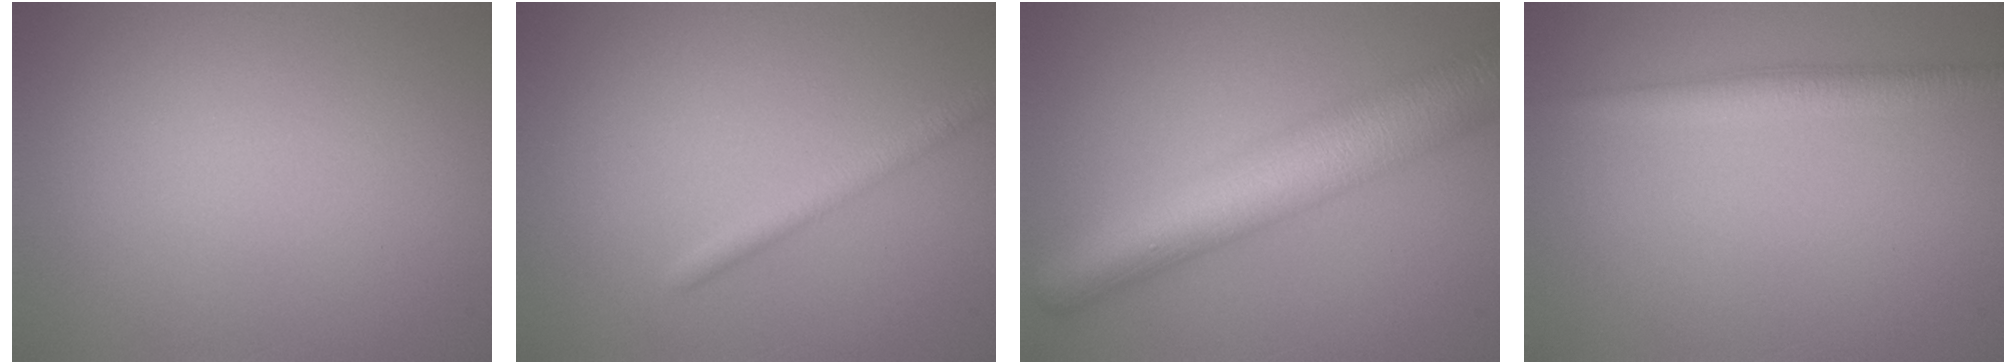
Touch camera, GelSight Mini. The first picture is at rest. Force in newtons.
{"total": 1.8, "press": 1.8, "slide": 0.1}
{"total": 8.6, "press": 8.6, "slide": 0.1}
{"total": 2.4, "press": 2.4, "slide": 0.1}